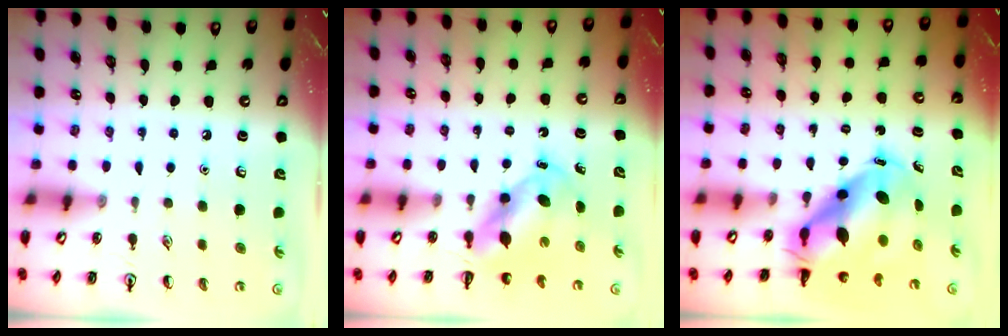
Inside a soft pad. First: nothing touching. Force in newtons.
{"total": 5.5, "press": 5.3, "slide": 1.4}
{"total": 10.6, "press": 10.2, "slide": 3.0}